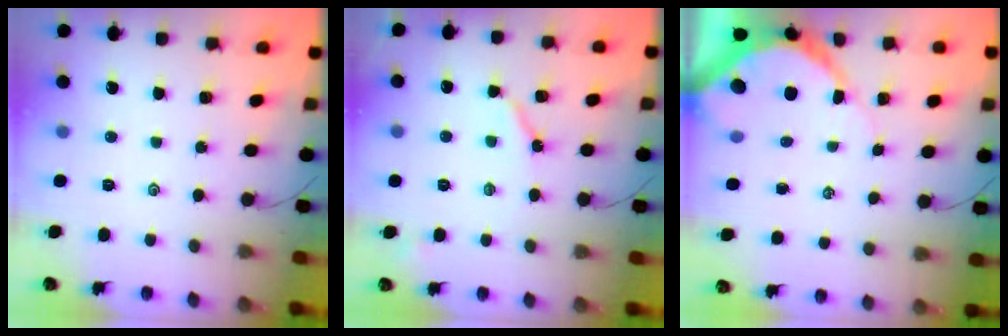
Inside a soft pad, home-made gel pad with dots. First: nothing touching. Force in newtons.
{"total": 5.8, "press": 5.8, "slide": 0.8}
{"total": 8.5, "press": 8.5, "slide": 0.9}